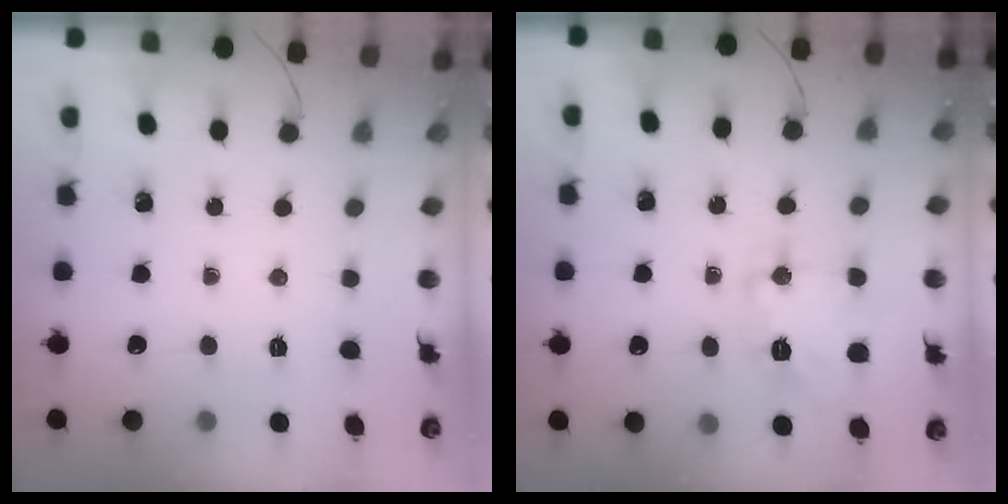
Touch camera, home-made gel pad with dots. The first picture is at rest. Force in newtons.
{"total": 14.6, "press": 14.5, "slide": 0.9}